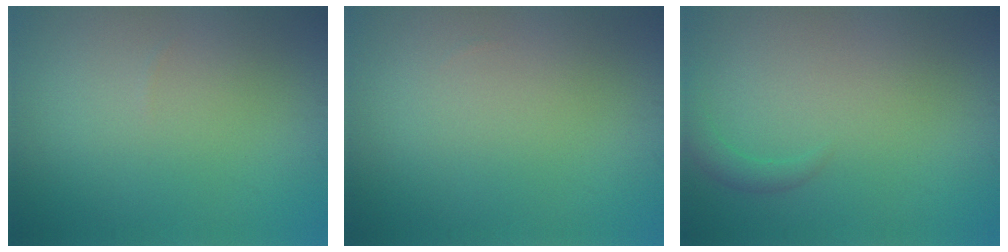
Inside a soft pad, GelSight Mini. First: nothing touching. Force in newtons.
{"total": 0.0}
{"total": 1.3, "press": 1.3, "slide": 0.2}